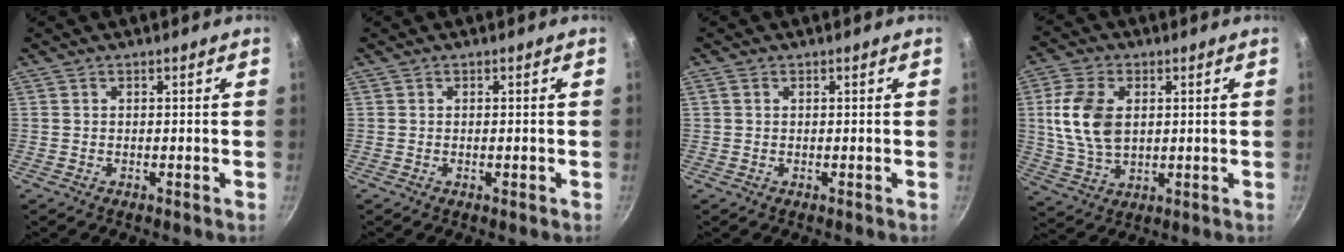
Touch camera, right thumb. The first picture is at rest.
{"total": 0.8, "force": [-0.2, 0.3, 0.8], "torque": [-0.012, 0.001, -0.004]}
{"total": 1.0, "force": [0.3, 0.8, 0.5], "torque": [-0.008, 0.002, 0.003]}
{"total": 11.6, "force": [1.9, 7.4, 8.7], "torque": [-0.161, -0.007, 0.040]}